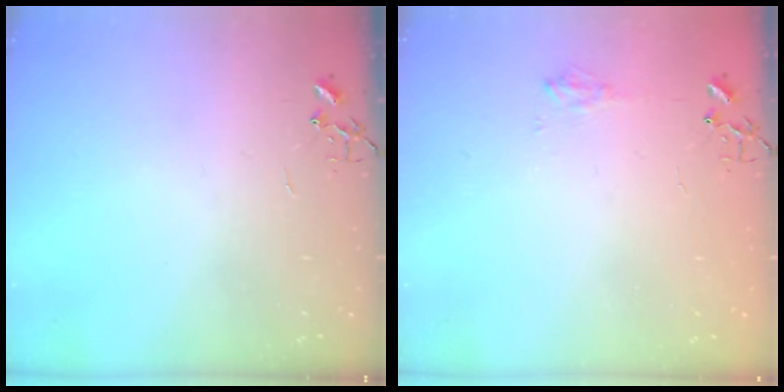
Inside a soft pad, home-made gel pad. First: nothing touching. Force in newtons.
{"total": 6.1, "press": 6.1, "slide": 0.1}